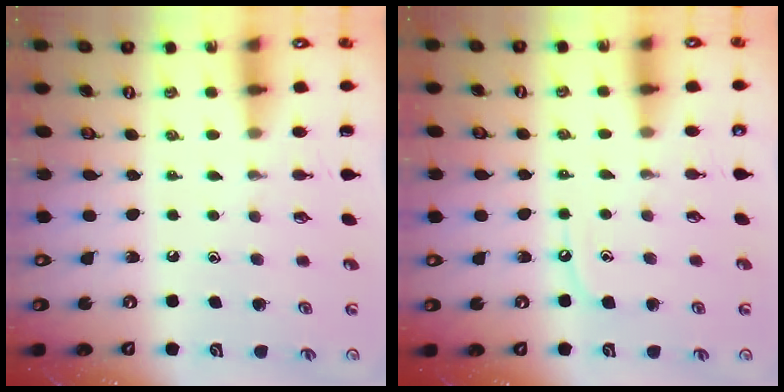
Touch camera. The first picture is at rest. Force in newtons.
{"total": 4.5, "press": 4.5, "slide": 0.6}